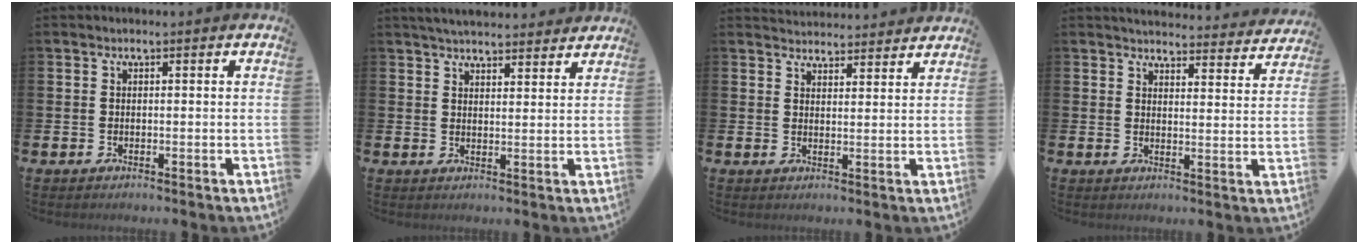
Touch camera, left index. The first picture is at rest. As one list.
[{"total": 4.2, "force": [4.1, 0.5, 0.5], "torque": [-0.016, -0.021, 0.075]}, {"total": 3.8, "force": [3.8, 0.5, -0.2], "torque": [-0.001, -0.024, 0.070]}, {"total": 4.3, "force": [4.3, 0.7, 0.3], "torque": [-0.005, -0.039, 0.074]}]